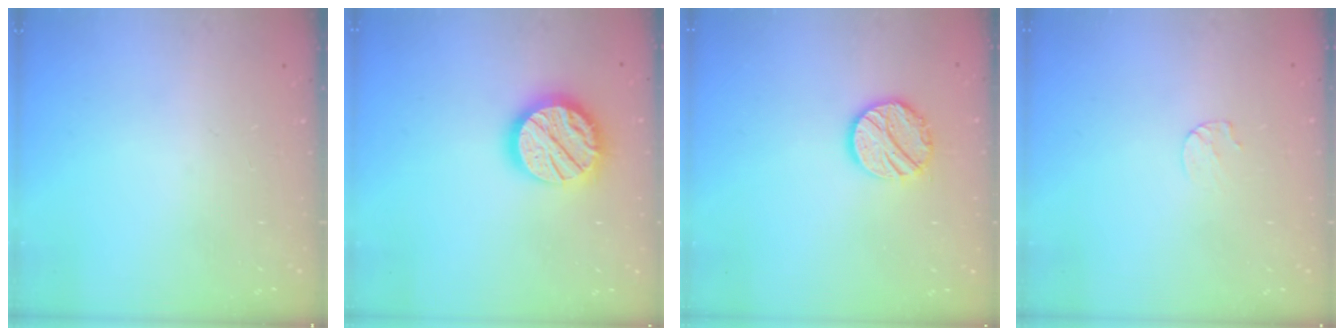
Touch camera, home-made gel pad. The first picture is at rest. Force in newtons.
{"total": 16.7, "press": 16.7, "slide": 1.3}
{"total": 11.7, "press": 11.6, "slide": 0.4}
{"total": 4.6, "press": 4.6, "slide": 0.5}